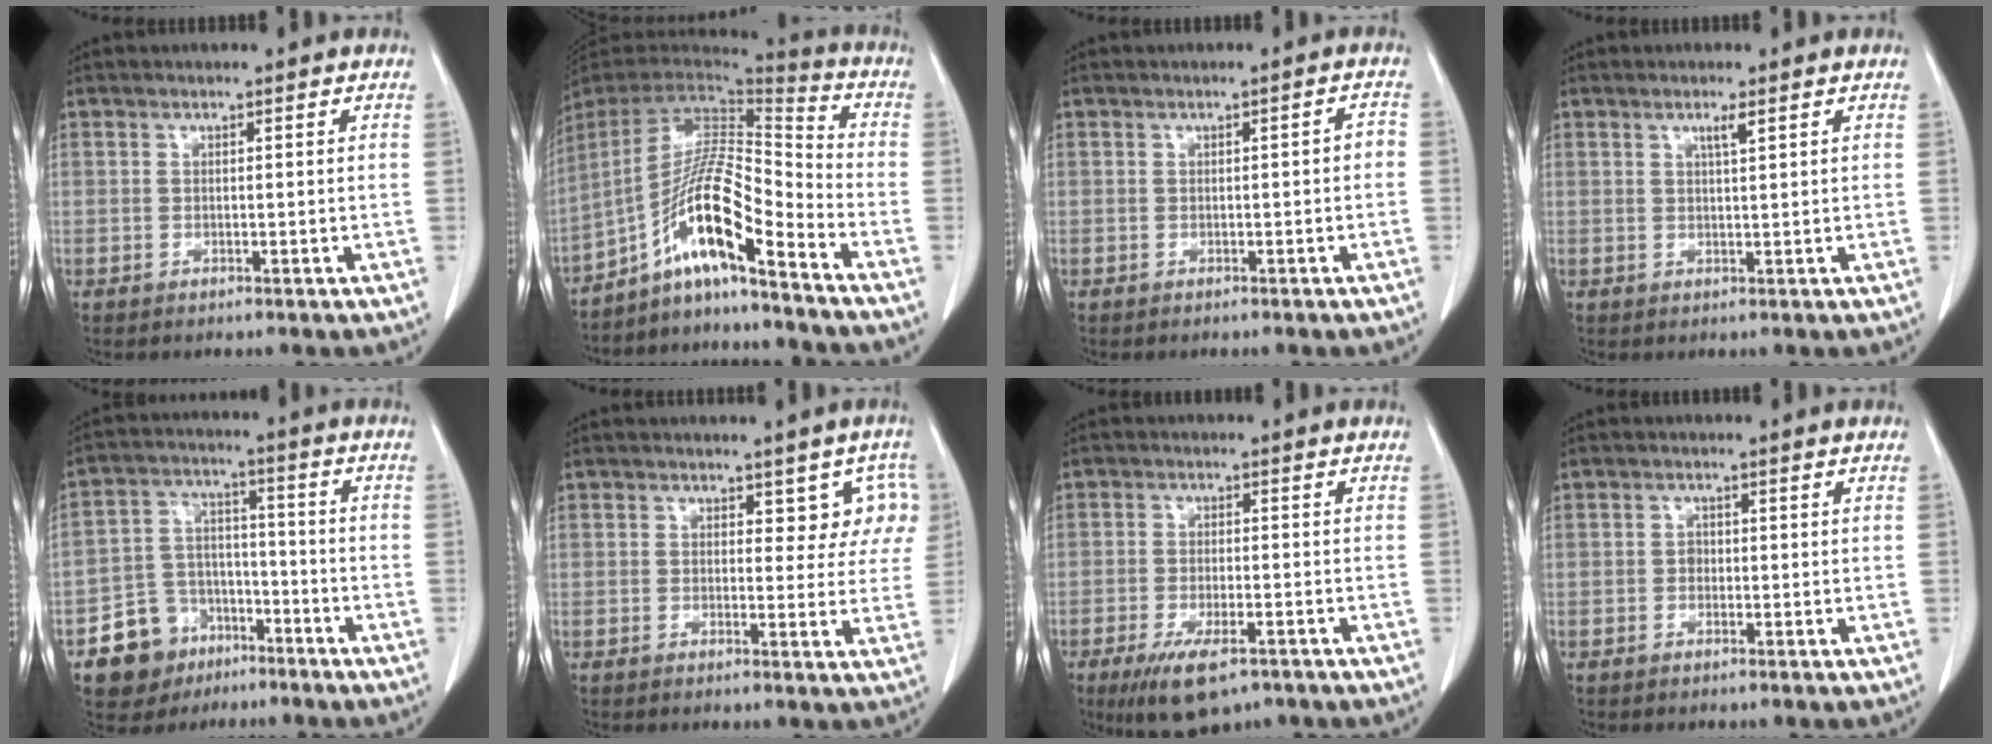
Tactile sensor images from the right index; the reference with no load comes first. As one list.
[{"total": 13.0, "force": [-8.5, 0.6, 9.8], "torque": [-0.171, 0.017, -0.152]}, {"total": 1.4, "force": [-0.4, 0.4, 1.3], "torque": [-0.013, 0.004, -0.005]}, {"total": 1.7, "force": [0.9, -0.1, 1.4], "torque": [-0.027, -0.002, 0.017]}, {"total": 9.7, "force": [-5.6, 7.6, 2.5], "torque": [-0.047, 0.027, -0.086]}, {"total": 5.0, "force": [2.2, 3.1, 3.2], "torque": [-0.002, 0.010, 0.018]}, {"total": 8.3, "force": [-5.3, 2.9, 5.8], "torque": [-0.099, -0.014, -0.081]}, {"total": 0.9, "force": [-0.1, 0.8, 0.4], "torque": [-0.003, 0.006, -0.002]}]